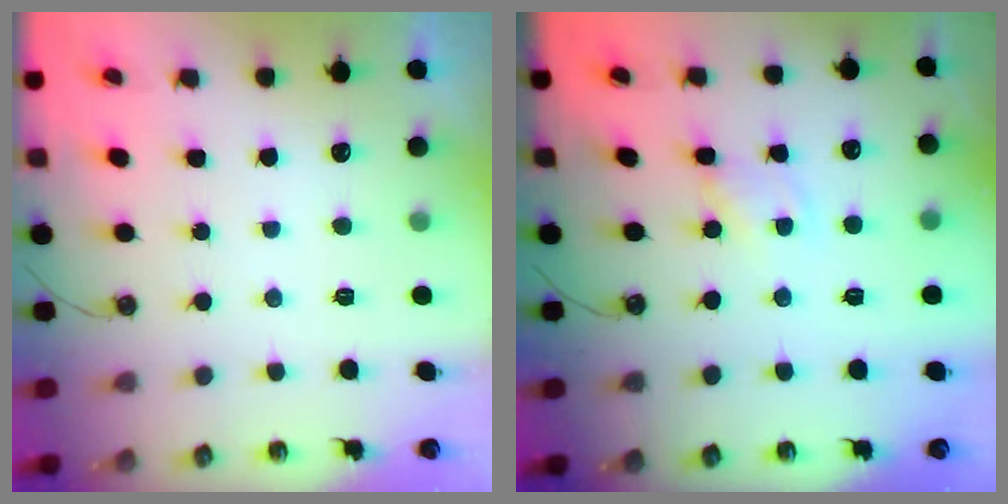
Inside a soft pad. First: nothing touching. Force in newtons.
{"total": 1.6, "press": 1.6, "slide": 0.2}